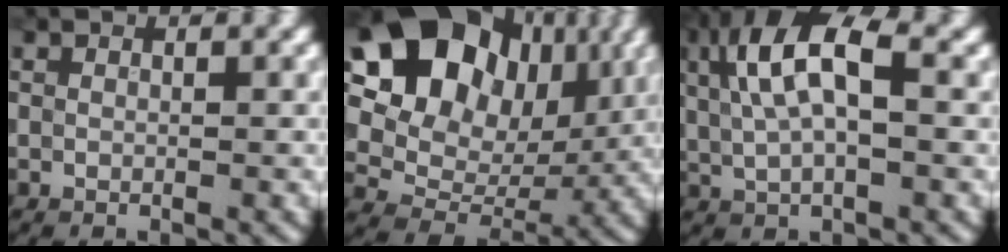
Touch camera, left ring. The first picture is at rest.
{"total": 13.9, "force": [5.3, 10.1, 8.0], "torque": [-0.141, 0.020, 0.088]}
{"total": 7.5, "force": [1.9, 3.1, 6.6], "torque": [-0.133, 0.012, 0.028]}